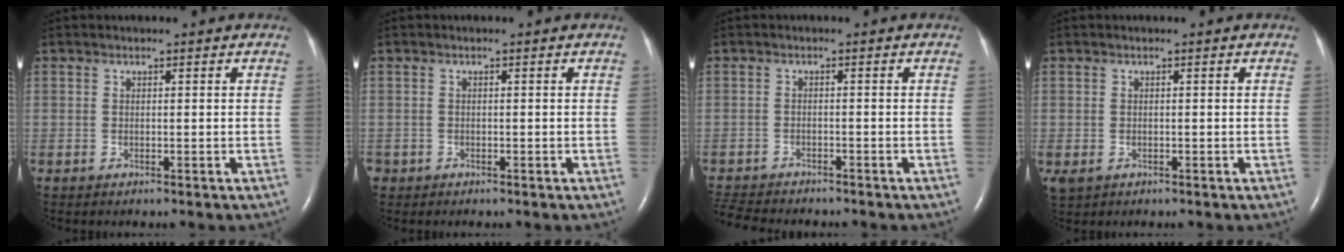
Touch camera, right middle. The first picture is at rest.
{"total": 0.7, "force": [-0.4, 0.6, 0.1], "torque": [-0.007, 0.003, -0.007]}
{"total": 7.4, "force": [-6.8, 1.4, 2.5], "torque": [-0.044, -0.012, -0.105]}
{"total": 2.2, "force": [-0.8, 1.6, 1.2], "torque": [-0.030, -0.005, -0.004]}